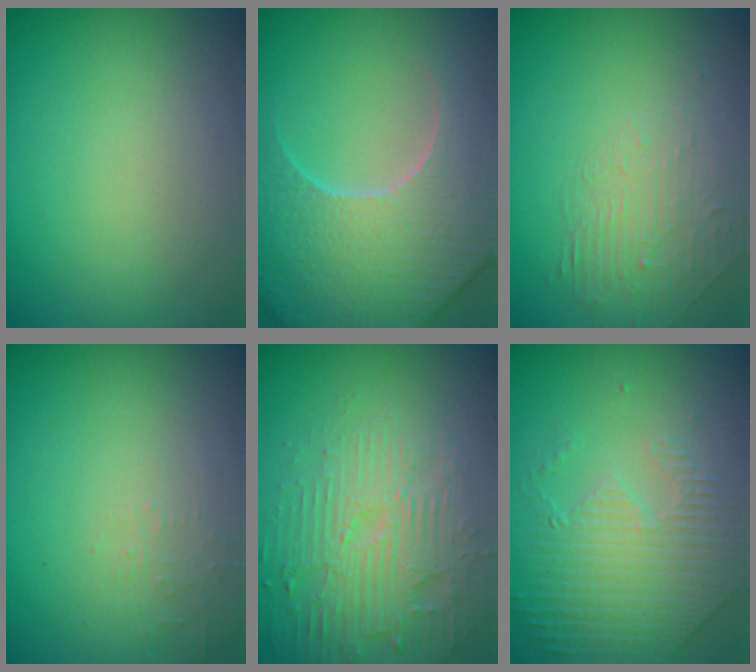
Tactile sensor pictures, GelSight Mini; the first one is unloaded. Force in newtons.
{"total": 7.8, "press": 7.5, "slide": 2.0}
{"total": 2.0, "press": 0.9, "slide": 1.8}
{"total": 1.2, "press": 1.2, "slide": 0.3}
{"total": 4.7, "press": 4.3, "slide": 1.9}
{"total": 4.4, "press": 3.5, "slide": 2.6}